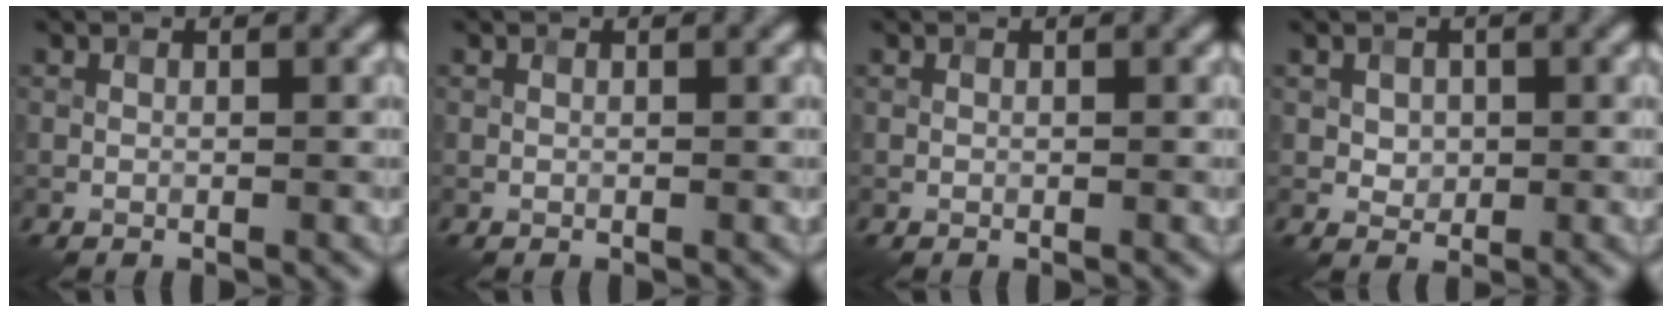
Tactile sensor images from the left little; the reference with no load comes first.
{"total": 0.0}
{"total": 0.0}
{"total": 1.4, "force": [0.3, 1.2, 0.7], "torque": [-0.012, -0.003, 0.008]}